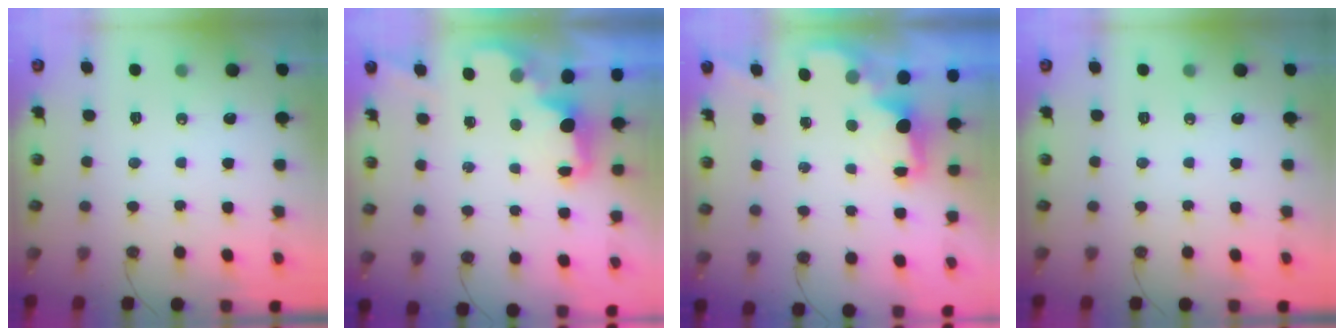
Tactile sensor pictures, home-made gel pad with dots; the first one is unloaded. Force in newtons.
{"total": 2.2, "press": 2.1, "slide": 0.7}
{"total": 1.6, "press": 1.5, "slide": 0.6}
{"total": 0.0}